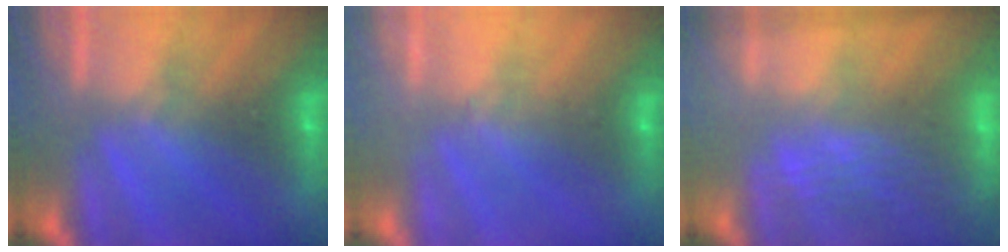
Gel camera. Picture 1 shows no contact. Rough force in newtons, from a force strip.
{"total": 2.0}
{"total": 2.8}